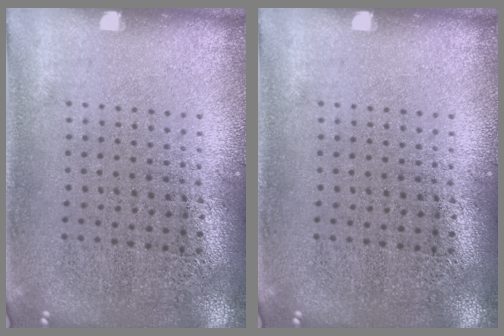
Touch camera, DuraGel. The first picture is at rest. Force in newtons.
{"total": 0.0}